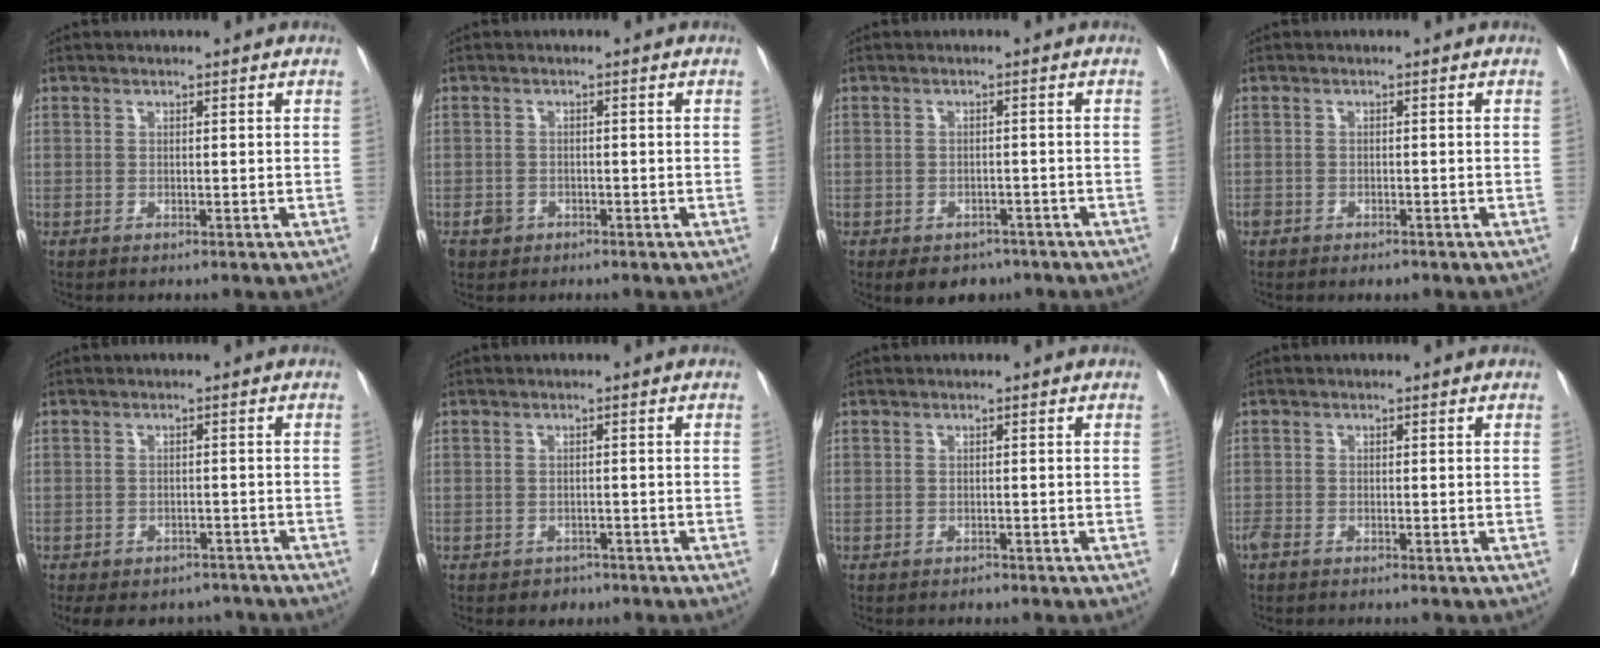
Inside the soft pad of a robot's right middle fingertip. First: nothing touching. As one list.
[{"total": 2.1, "force": [-1.1, 1.7, 0.4], "torque": [-0.009, 0.005, -0.016]}, {"total": 5.7, "force": [-4.2, 3.4, 1.9], "torque": [-0.013, 0.007, -0.055]}, {"total": 2.2, "force": [-1.5, 1.3, 0.9], "torque": [-0.016, -0.001, -0.020]}, {"total": 8.9, "force": [-7.5, 4.4, 2.0], "torque": [-0.023, 0.007, -0.091]}, {"total": 2.1, "force": [-1.5, 1.4, 0.2], "torque": [-0.006, 0.004, -0.019]}, {"total": 0.6, "force": [-0.5, 0.3, 0.2], "torque": [-0.007, -0.001, -0.008]}, {"total": 1.5, "force": [-1.1, 0.6, 0.7], "torque": [-0.023, -0.003, -0.023]}]